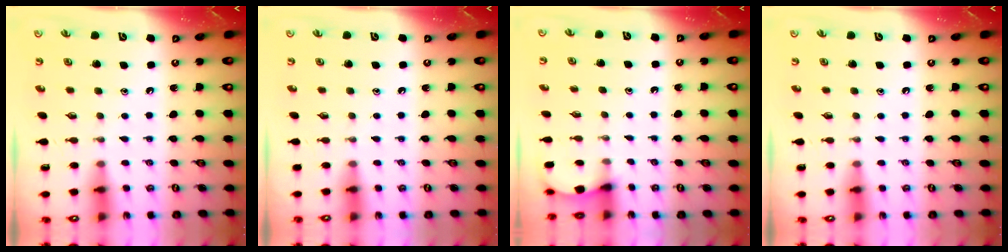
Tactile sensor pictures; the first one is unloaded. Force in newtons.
{"total": 1.9, "press": 1.9, "slide": 0.1}
{"total": 1.9, "press": 1.9, "slide": 0.2}
{"total": 0.0}